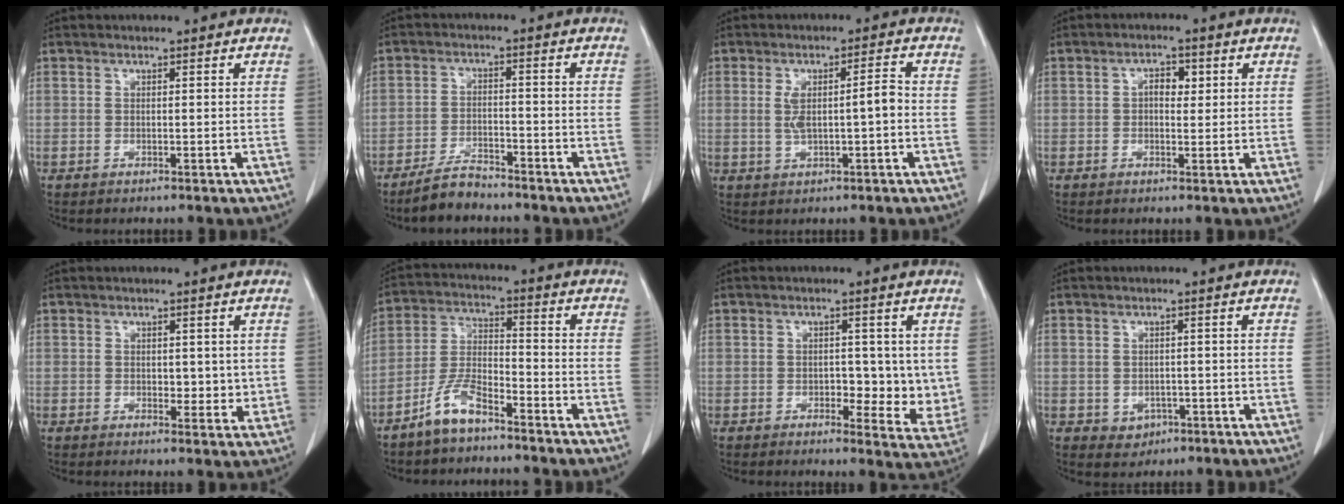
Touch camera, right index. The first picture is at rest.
{"total": 5.0, "force": [-4.5, 1.3, 1.7], "torque": [-0.036, -0.007, -0.082]}
{"total": 5.3, "force": [-0.2, 1.2, 5.2], "torque": [-0.100, 0.014, 0.002]}
{"total": 2.8, "force": [0.6, 1.6, 2.3], "torque": [-0.036, 0.010, 0.008]}
{"total": 3.2, "force": [0.6, 2.0, 2.5], "torque": [-0.025, -0.008, 0.010]}
{"total": 7.2, "force": [-5.4, 2.2, 4.2], "torque": [-0.098, -0.001, -0.109]}
{"total": 7.3, "force": [0.2, 3.9, 6.1], "torque": [-0.057, -0.010, 0.006]}
{"total": 2.6, "force": [-1.0, 2.2, 1.0], "torque": [-0.009, 0.004, -0.002]}